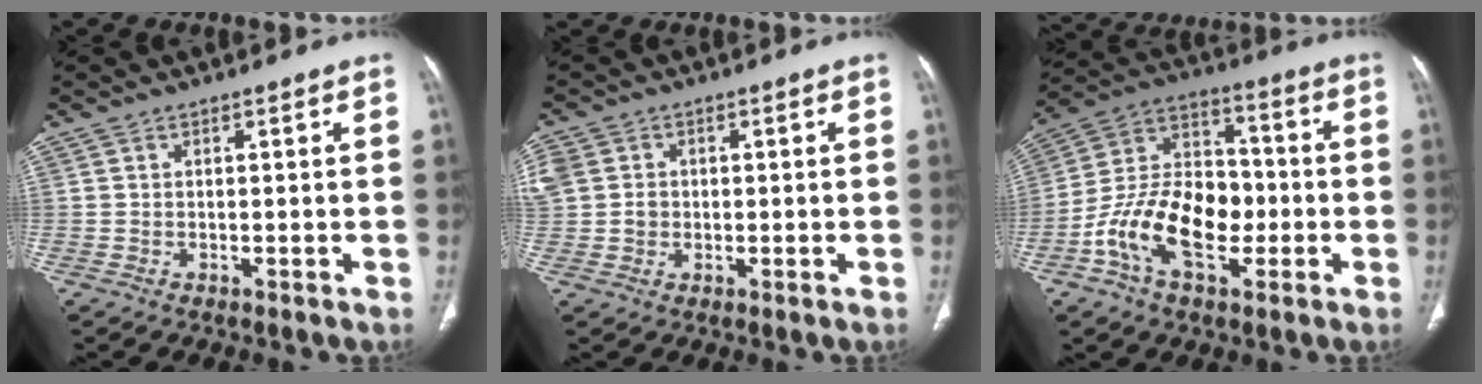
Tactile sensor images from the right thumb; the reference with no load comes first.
{"total": 9.1, "force": [1.0, 8.0, 4.1], "torque": [-0.125, 0.022, 0.027]}
{"total": 17.2, "force": [-4.8, 10.5, 12.8], "torque": [-0.208, 0.038, -0.089]}